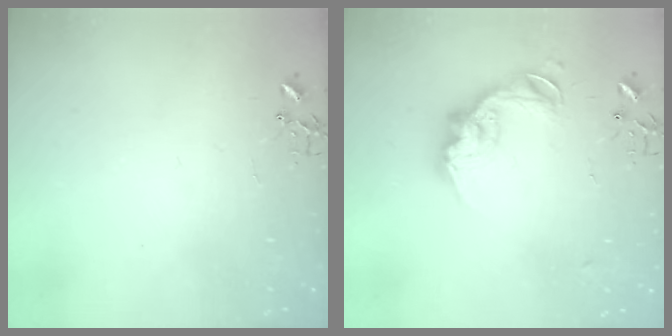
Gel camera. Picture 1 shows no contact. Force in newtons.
{"total": 14.6, "press": 14.6, "slide": 0.7}